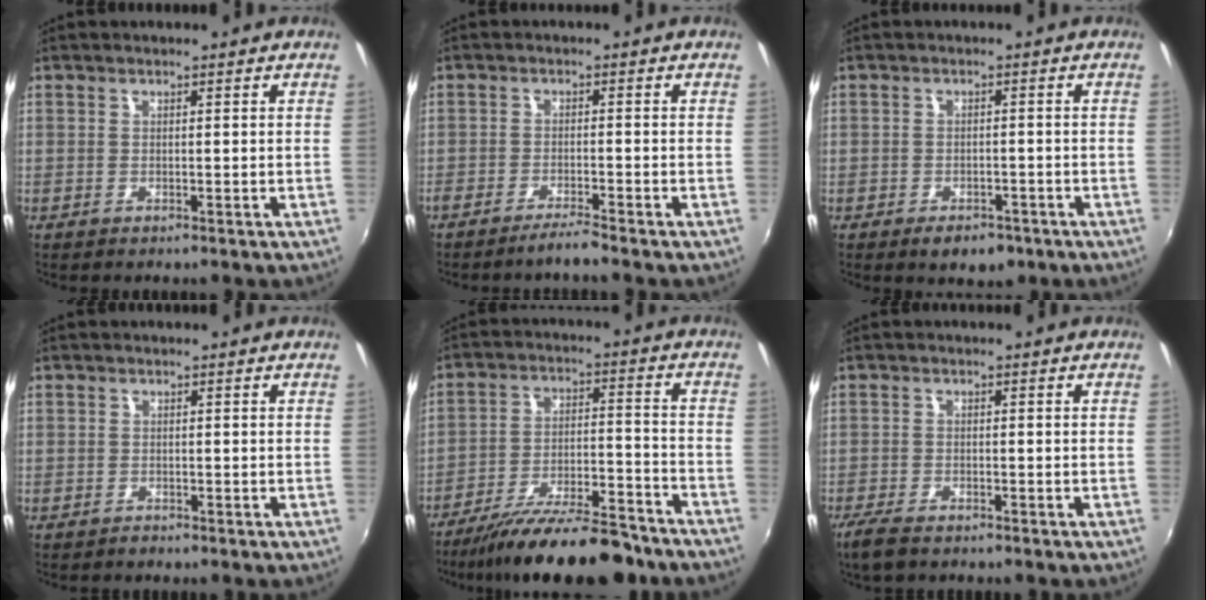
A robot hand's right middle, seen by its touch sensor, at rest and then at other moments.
{"total": 3.2, "force": [-2.8, -0.5, 1.4], "torque": [-0.043, -0.005, -0.054]}
{"total": 4.4, "force": [-2.8, 2.8, 2.0], "torque": [-0.034, 0.003, -0.032]}
{"total": 1.0, "force": [-0.7, 0.7, -0.2], "torque": [0.000, 0.004, -0.011]}
{"total": 18.4, "force": [-15.5, 3.7, 9.2], "torque": [-0.167, -0.019, -0.234]}
{"total": 4.3, "force": [-3.4, 1.3, 2.3], "torque": [-0.063, -0.013, -0.068]}